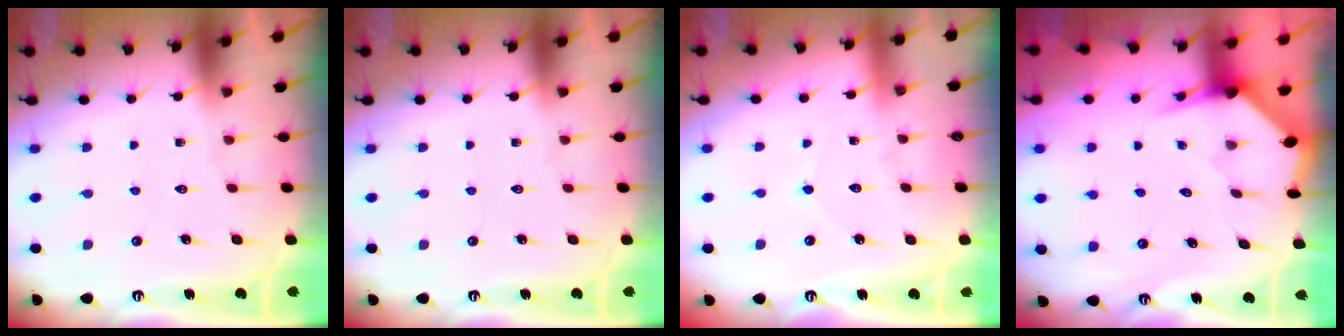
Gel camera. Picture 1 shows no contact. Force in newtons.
{"total": 0.0}
{"total": 3.2, "press": 3.2, "slide": 0.2}
{"total": 3.3, "press": 3.3, "slide": 0.3}